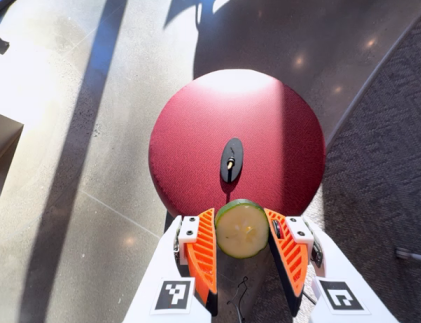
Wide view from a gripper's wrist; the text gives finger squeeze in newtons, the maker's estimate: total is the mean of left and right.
{"total": 8.9, "left": 8.6, "right": 9.1}